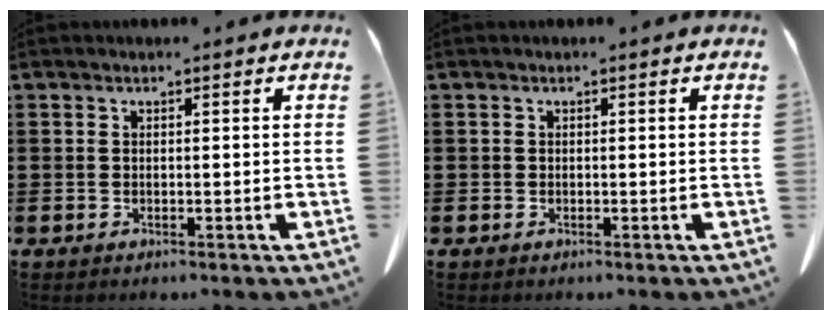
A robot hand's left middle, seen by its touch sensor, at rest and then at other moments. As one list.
[{"total": 0.0}]